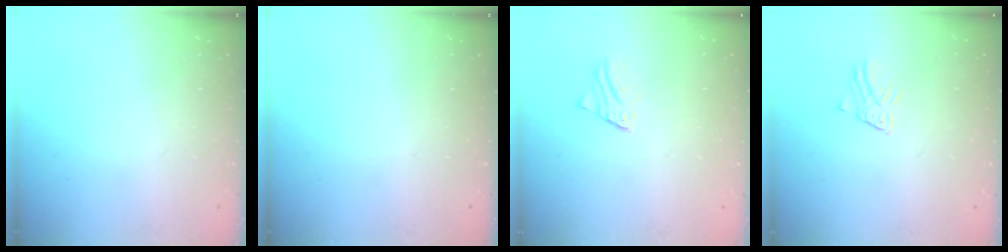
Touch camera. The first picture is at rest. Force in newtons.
{"total": 0.0}
{"total": 1.9, "press": 1.9, "slide": 0.1}
{"total": 2.1, "press": 2.1, "slide": 0.1}